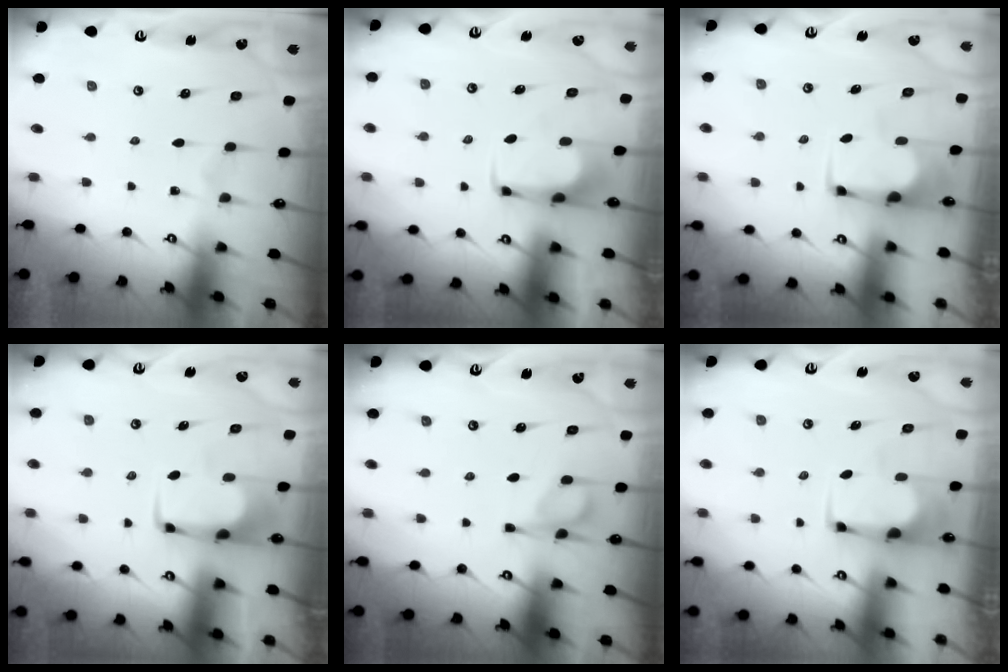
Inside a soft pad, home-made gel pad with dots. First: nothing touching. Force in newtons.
{"total": 1.8, "press": 1.8, "slide": 0.1}
{"total": 1.8, "press": 1.6, "slide": 0.8}
{"total": 1.9, "press": 1.9, "slide": 0.4}
{"total": 6.8, "press": 6.7, "slide": 0.8}
{"total": 1.8, "press": 1.6, "slide": 0.8}